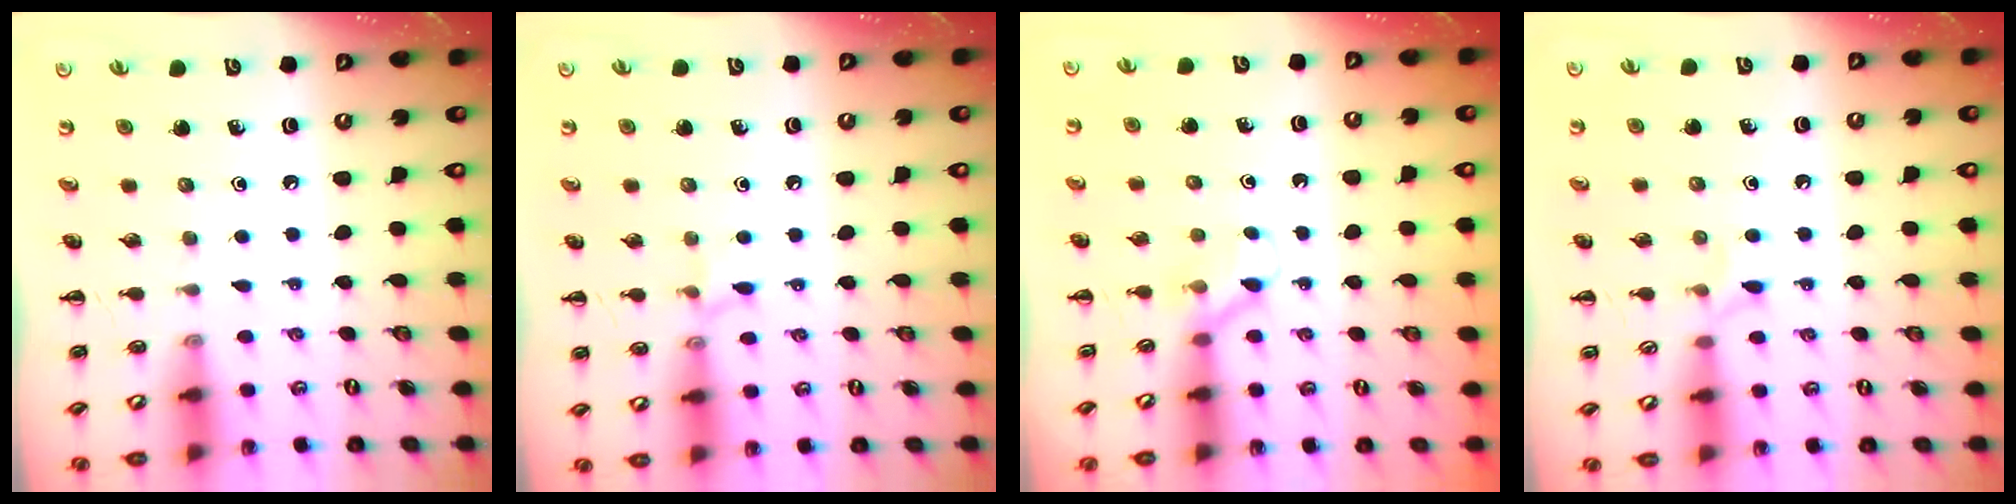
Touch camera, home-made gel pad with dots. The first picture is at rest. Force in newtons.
{"total": 5.8, "press": 5.6, "slide": 1.8}
{"total": 5.4, "press": 5.2, "slide": 1.5}
{"total": 5.6, "press": 5.3, "slide": 1.8}